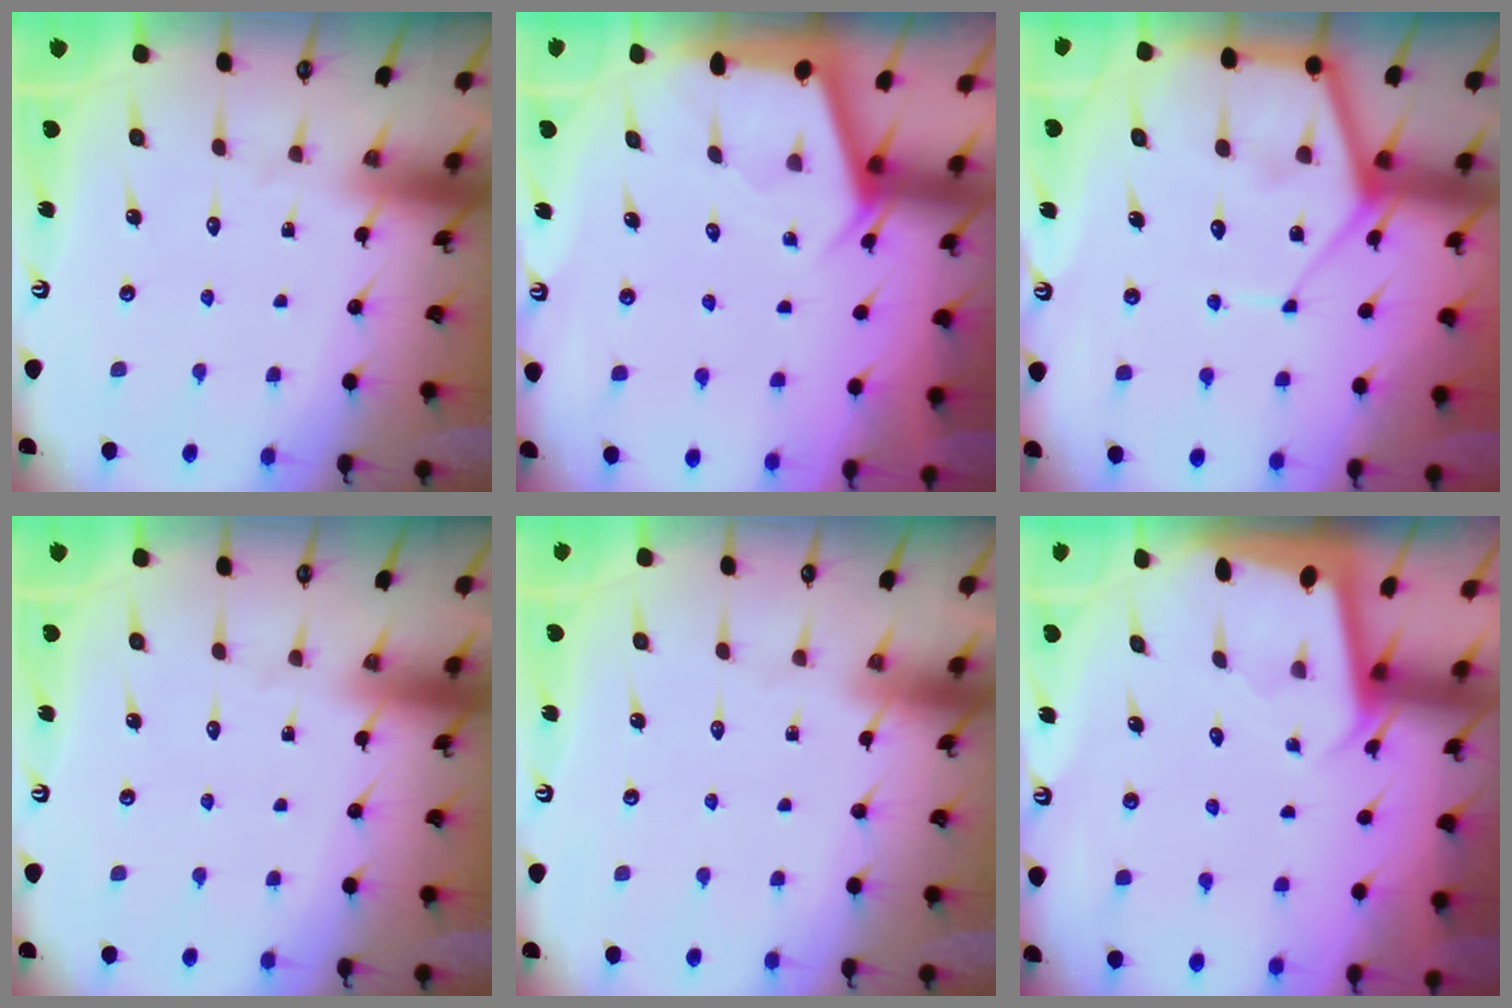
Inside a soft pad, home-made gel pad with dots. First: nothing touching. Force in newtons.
{"total": 2.9, "press": 2.9, "slide": 0.4}
{"total": 11.6, "press": 11.5, "slide": 1.0}
{"total": 0.0}
{"total": 0.0}
{"total": 1.9, "press": 1.9, "slide": 0.1}